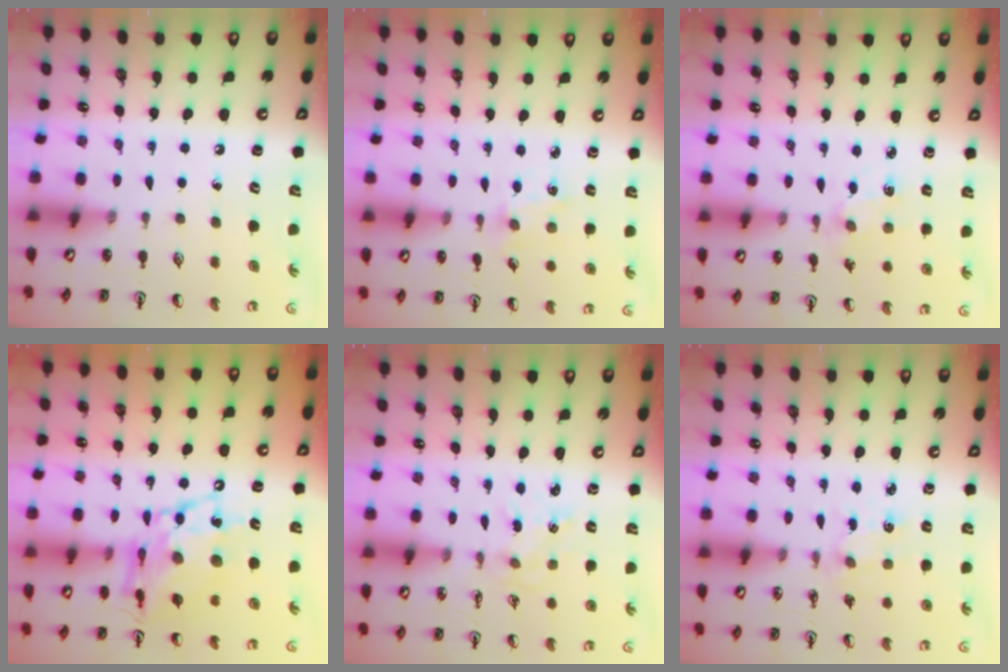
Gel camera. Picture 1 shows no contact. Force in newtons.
{"total": 1.9, "press": 1.9, "slide": 0.3}
{"total": 2.0, "press": 1.9, "slide": 0.3}
{"total": 14.0, "press": 14.0, "slide": 1.1}
{"total": 0.7, "press": 0.7, "slide": 0.1}
{"total": 2.3, "press": 2.3, "slide": 0.4}